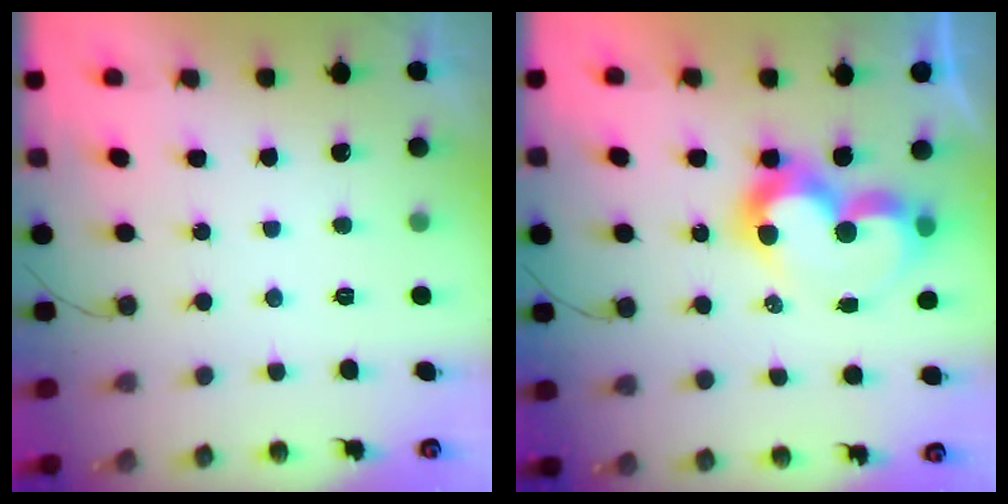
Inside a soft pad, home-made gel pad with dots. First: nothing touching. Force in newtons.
{"total": 11.2, "press": 11.1, "slide": 1.0}